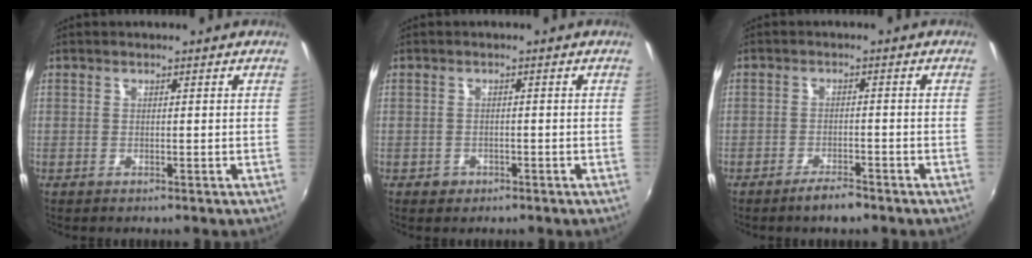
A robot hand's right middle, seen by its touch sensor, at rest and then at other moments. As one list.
[{"total": 1.7, "force": [-0.9, 1.4, 0.5], "torque": [-0.012, 0.000, -0.010]}, {"total": 3.3, "force": [-2.8, 0.8, 1.7], "torque": [-0.046, -0.002, -0.049]}]